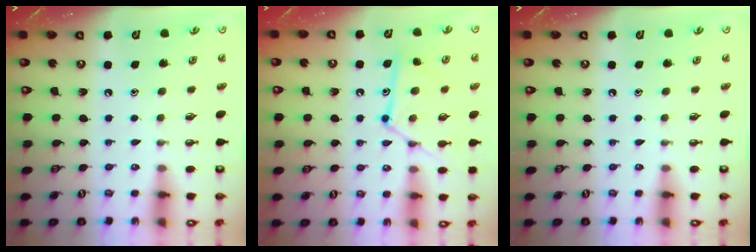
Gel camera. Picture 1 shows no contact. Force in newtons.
{"total": 13.3, "press": 13.3, "slide": 0.7}
{"total": 0.0}